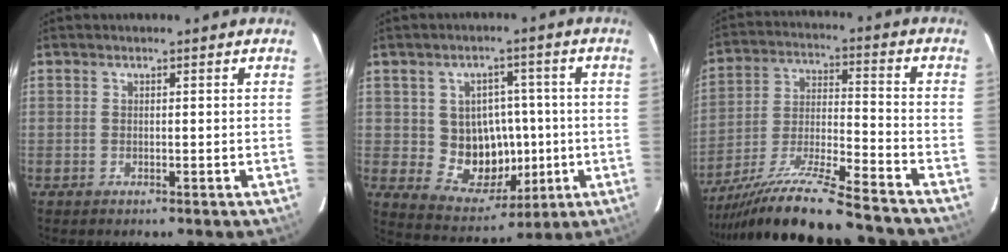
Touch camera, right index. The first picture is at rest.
{"total": 11.1, "force": [-0.7, 9.8, 5.1], "torque": [-0.097, 0.007, 0.009]}
{"total": 20.2, "force": [-17.3, 1.1, 10.3], "torque": [-0.199, -0.039, -0.286]}